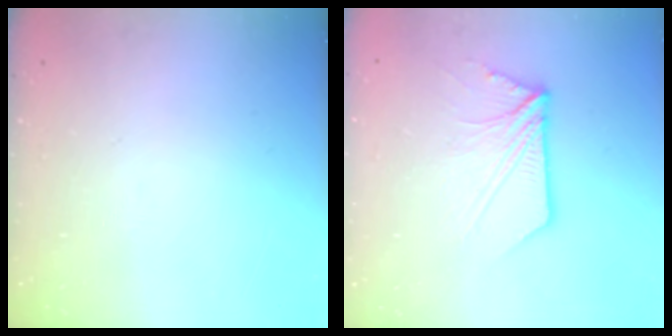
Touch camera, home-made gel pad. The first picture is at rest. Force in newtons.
{"total": 9.8, "press": 9.7, "slide": 0.9}